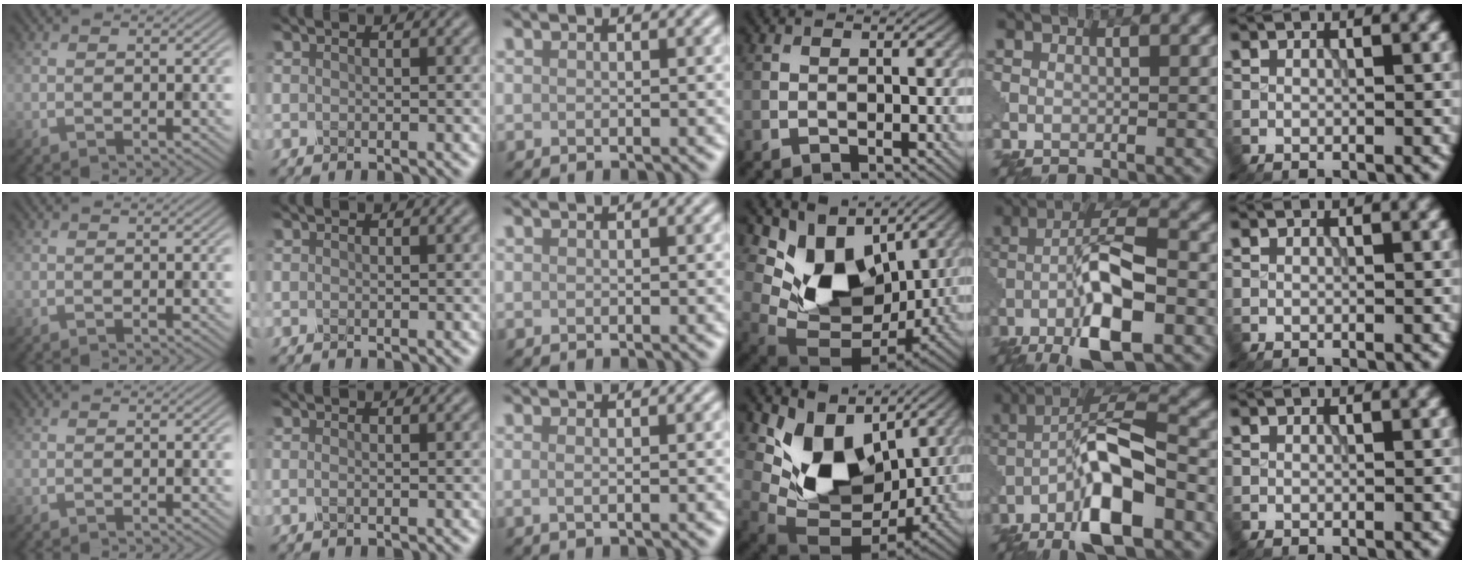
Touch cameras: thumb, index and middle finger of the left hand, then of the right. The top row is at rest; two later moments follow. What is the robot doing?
{"motion": "insert", "object": "pin"}